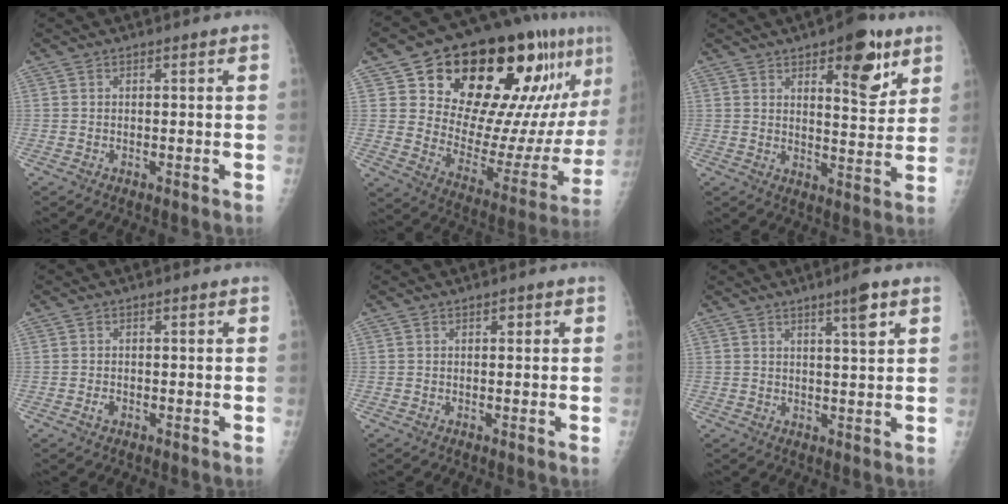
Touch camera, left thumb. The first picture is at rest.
{"total": 29.1, "force": [15.5, 13.5, 20.6], "torque": [-0.256, -0.029, 0.243]}
{"total": 11.6, "force": [6.3, 4.7, 8.5], "torque": [-0.082, -0.034, 0.087]}
{"total": 0.9, "force": [-0.4, 0.7, 0.4], "torque": [-0.005, 0.000, -0.008]}
{"total": 0.8, "force": [0.3, 0.5, 0.5], "torque": [0.001, 0.001, 0.002]}
{"total": 4.7, "force": [2.7, 0.3, 3.8], "torque": [-0.056, -0.014, 0.042]}